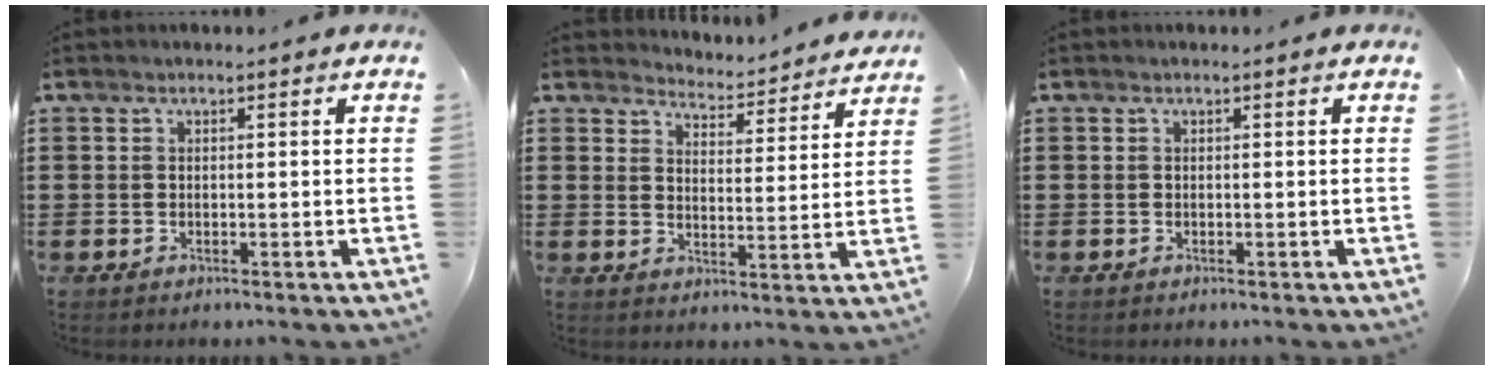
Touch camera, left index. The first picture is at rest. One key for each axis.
{"total": 3.9, "fx": 3.9, "fy": 0.1, "fz": -0.3, "tx": -0.010, "ty": -0.038, "tz": 0.062}
{"total": 0.0}